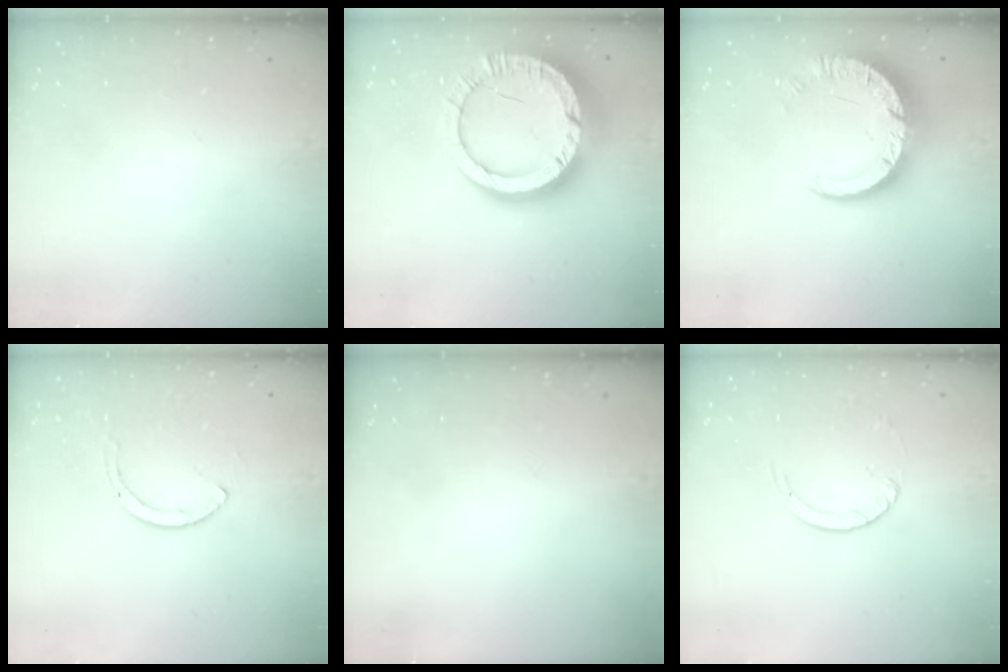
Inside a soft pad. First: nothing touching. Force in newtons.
{"total": 20.6, "press": 20.5, "slide": 1.9}
{"total": 11.8, "press": 11.7, "slide": 1.3}
{"total": 2.0, "press": 1.9, "slide": 0.3}
{"total": 0.0}
{"total": 2.4, "press": 2.4, "slide": 0.2}